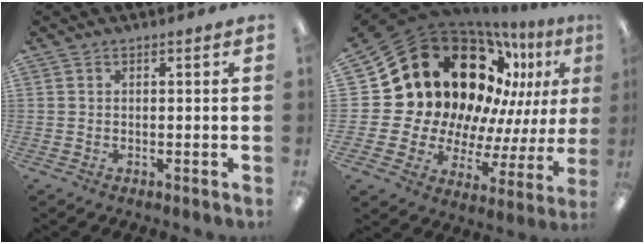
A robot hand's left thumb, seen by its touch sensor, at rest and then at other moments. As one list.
[{"total": 26.8, "force": [12.4, 18.3, 15.1], "torque": [-0.265, -0.100, 0.258]}]